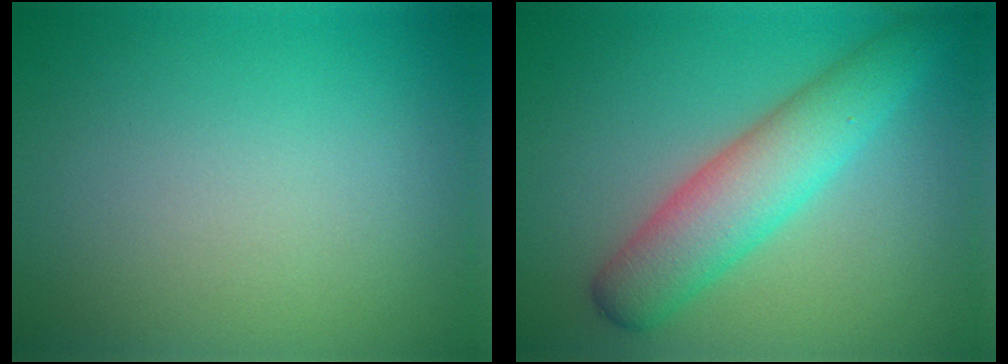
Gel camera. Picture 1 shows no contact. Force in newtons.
{"total": 5.6, "press": 5.6, "slide": 0.2}